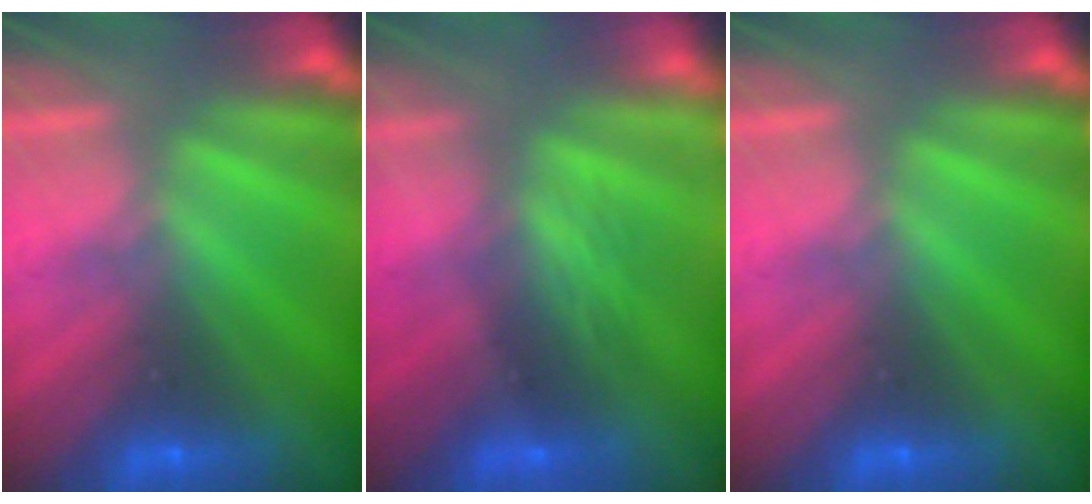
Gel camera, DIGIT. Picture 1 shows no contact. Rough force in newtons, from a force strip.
{"total": 2.0}
{"total": 0.0}